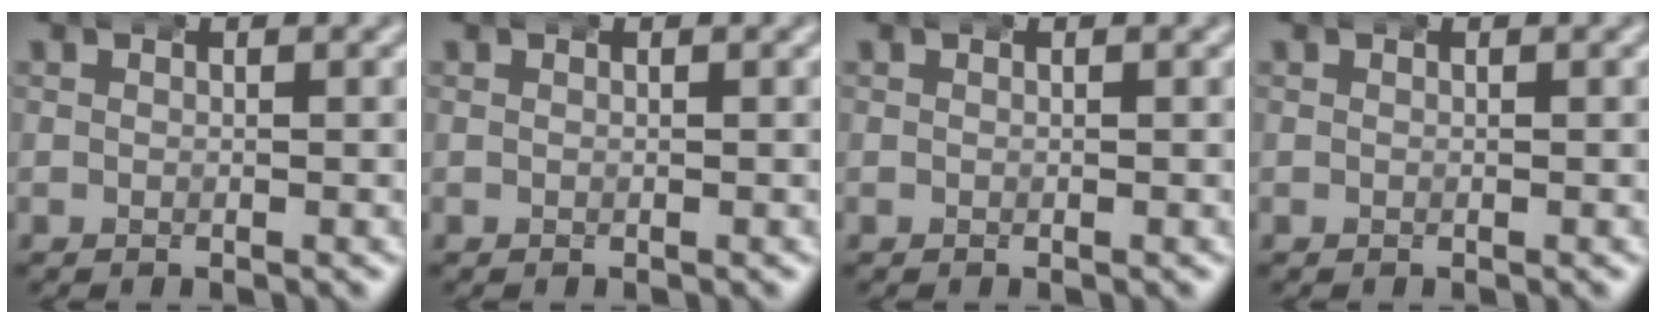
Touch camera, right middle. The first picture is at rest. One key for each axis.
{"total": 0.0}
{"total": 0.0}
{"total": 0.0}